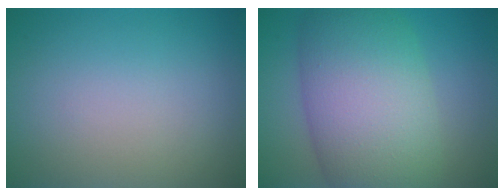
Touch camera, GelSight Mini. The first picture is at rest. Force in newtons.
{"total": 11.8, "press": 11.8, "slide": 0.3}